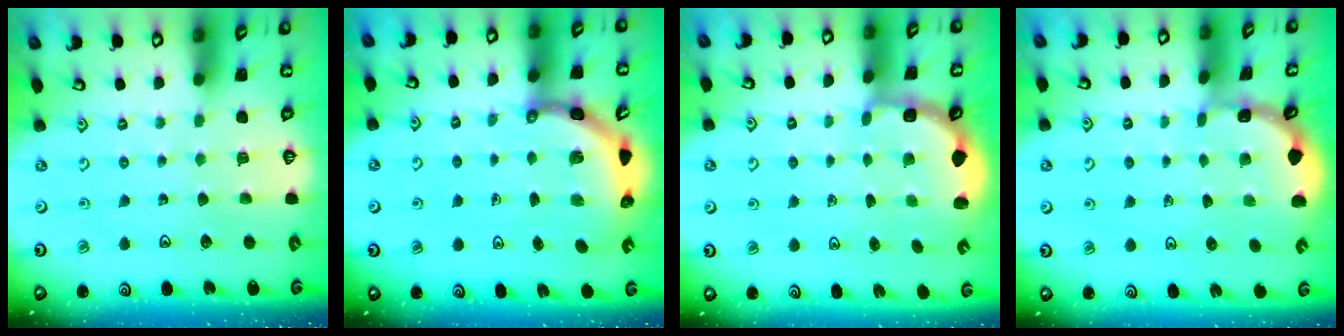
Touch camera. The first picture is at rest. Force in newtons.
{"total": 5.3, "press": 5.1, "slide": 1.5}
{"total": 2.8, "press": 2.5, "slide": 1.4}
{"total": 1.3, "press": 1.3, "slide": 0.1}